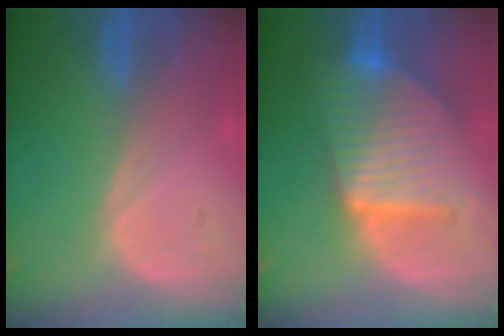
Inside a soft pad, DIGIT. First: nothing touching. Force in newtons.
{"total": 10.0, "press": 10.0, "slide": 0.7}